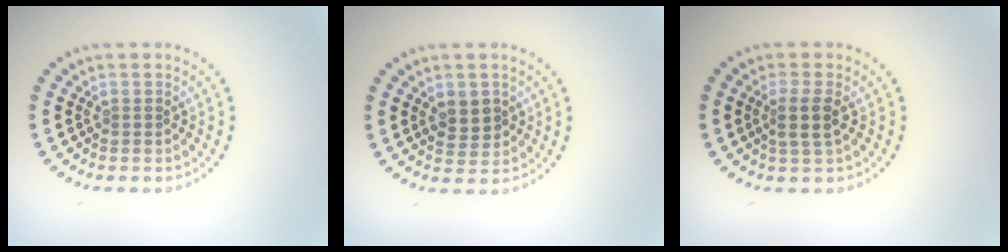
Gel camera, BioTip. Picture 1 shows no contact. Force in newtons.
{"total": 1.8, "press": 1.7, "slide": 0.5}
{"total": 2.2, "press": 1.9, "slide": 1.1}